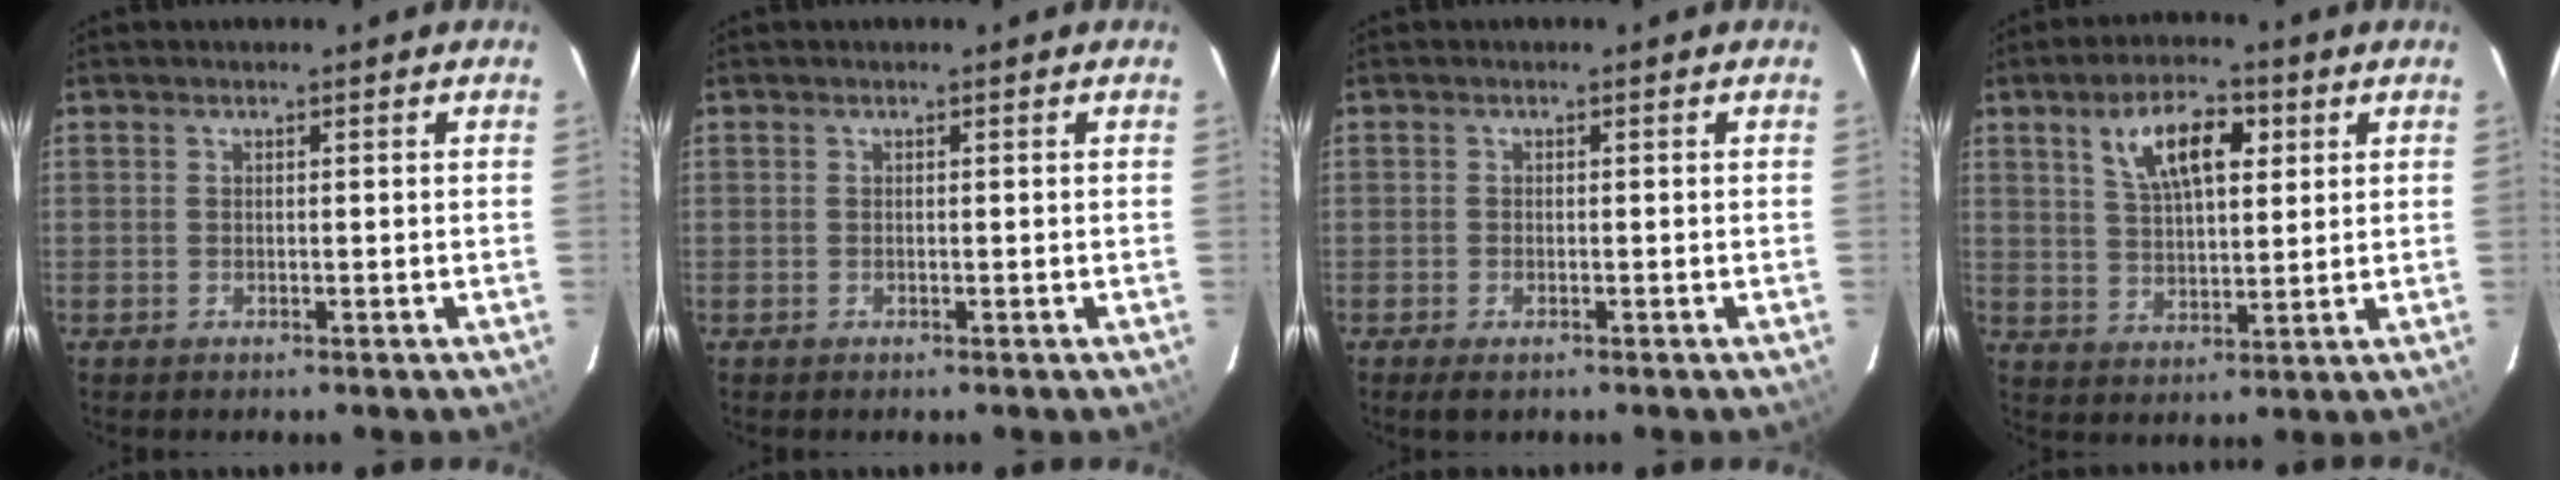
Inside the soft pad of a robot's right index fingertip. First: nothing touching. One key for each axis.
{"total": 0.0}
{"total": 1.9, "fx": -1.3, "fy": 0.8, "fz": 1.1, "tx": -0.022, "ty": -0.006, "tz": -0.021}
{"total": 10.3, "fx": 4.3, "fy": 4.5, "fz": 8.2, "tx": -0.147, "ty": 0.019, "tz": 0.079}